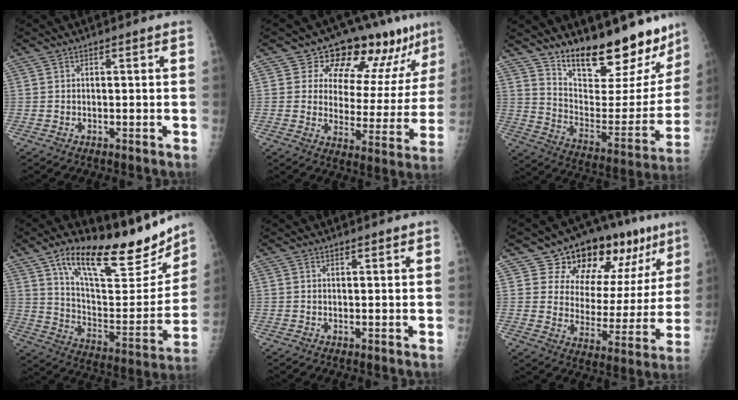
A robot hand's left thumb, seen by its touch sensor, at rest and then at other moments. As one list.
[{"total": 15.1, "force": [11.5, 6.9, 6.9], "torque": [-0.042, -0.071, 0.148]}, {"total": 24.7, "force": [20.3, 8.1, 11.5], "torque": [-0.131, -0.126, 0.296]}, {"total": 25.2, "force": [17.5, 8.8, 15.9], "torque": [-0.195, -0.067, 0.284]}, {"total": 0.8, "force": [0.7, 0.2, 0.3], "torque": [-0.003, -0.004, 0.012]}, {"total": 20.0, "force": [11.9, 10.8, 12.0], "torque": [-0.105, -0.040, 0.179]}]